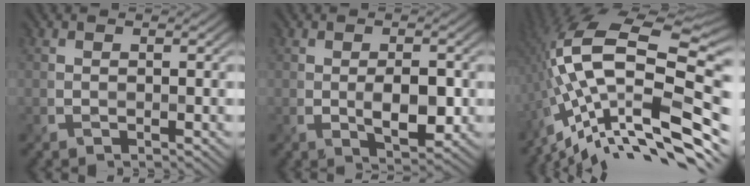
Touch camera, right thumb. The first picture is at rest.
{"total": 4.1, "force": [-0.5, 1.9, 3.6], "torque": [-0.063, -0.007, -0.002]}
{"total": 17.6, "force": [-6.0, 6.0, 15.4], "torque": [-0.281, 0.014, -0.102]}